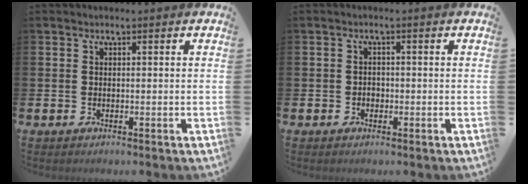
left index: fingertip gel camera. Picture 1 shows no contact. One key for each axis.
{"total": 1.2, "fx": -0.4, "fy": 1.0, "fz": 0.4, "tx": -0.006, "ty": 0.004, "tz": -0.011}